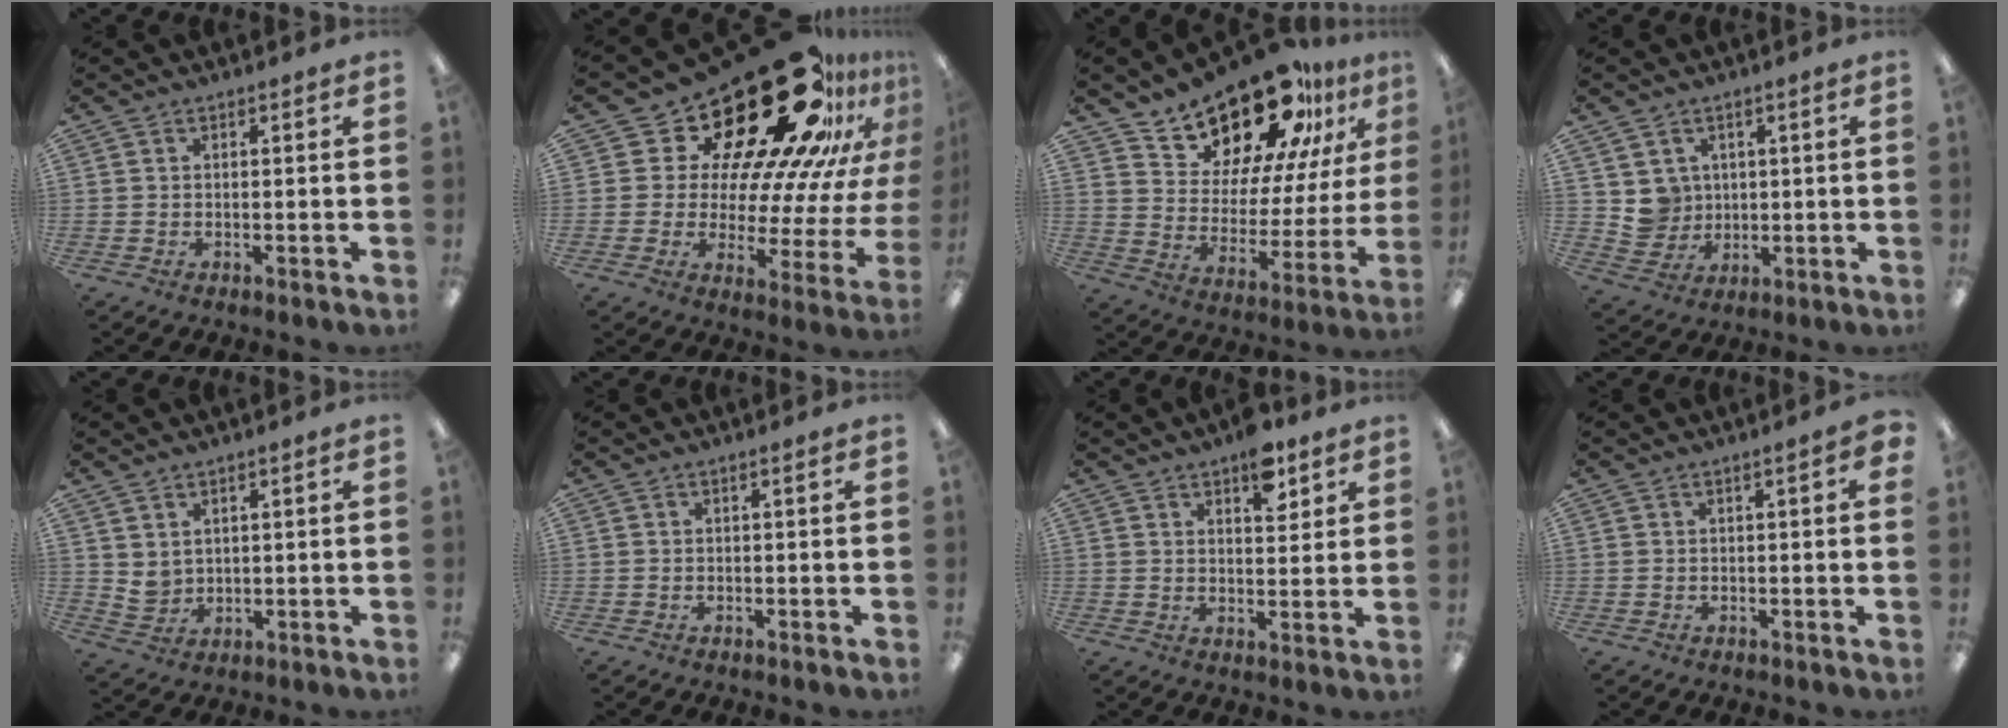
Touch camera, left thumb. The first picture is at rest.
{"total": 31.6, "force": [21.5, 13.2, 19.1], "torque": [-0.278, -0.160, 0.384]}
{"total": 21.3, "force": [17.5, 8.6, 8.5], "torque": [-0.142, -0.130, 0.307]}
{"total": 6.3, "force": [2.6, 5.7, -0.1], "torque": [-0.003, -0.012, 0.052]}
{"total": 4.0, "force": [2.8, 2.7, 0.4], "torque": [-0.011, -0.015, 0.052]}
{"total": 0.0}
{"total": 8.7, "force": [5.4, 4.4, 5.3], "torque": [-0.050, -0.030, 0.087]}
{"total": 1.2, "force": [0.5, 0.2, 1.1], "torque": [-0.016, -0.002, 0.006]}